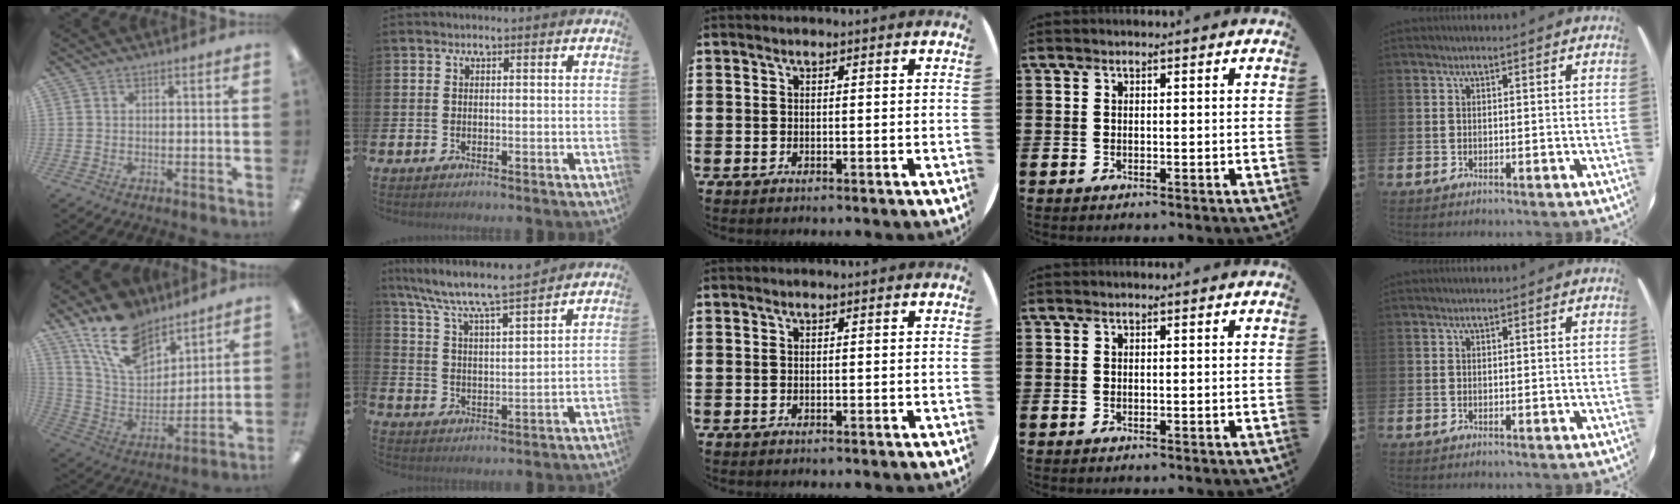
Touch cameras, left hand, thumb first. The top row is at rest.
{"thumb": {"total": 16.6, "force": [12.2, 8.6, 7.2], "torque": [-0.145, -0.061, 0.228]}, "index": {"total": 7.7, "force": [7.2, 0.2, 2.7], "torque": [-0.086, -0.051, 0.123]}}